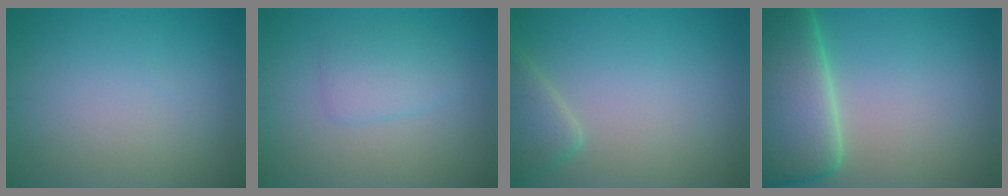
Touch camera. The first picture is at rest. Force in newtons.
{"total": 2.3, "press": 2.3, "slide": 0.1}
{"total": 2.8, "press": 2.8, "slide": 0.2}
{"total": 11.1, "press": 11.1, "slide": 0.7}